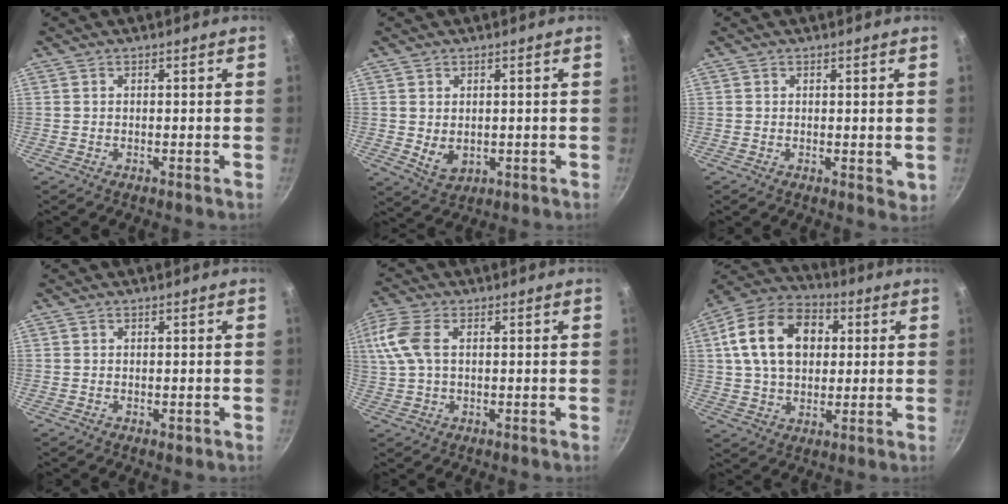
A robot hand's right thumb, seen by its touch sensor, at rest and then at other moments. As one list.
[{"total": 4.4, "force": [0.3, 3.3, 3.0], "torque": [-0.047, -0.014, 0.014]}, {"total": 2.1, "force": [0.5, 1.4, 1.5], "torque": [-0.018, -0.003, 0.007]}, {"total": 0.9, "force": [-0.2, 0.7, 0.5], "torque": [-0.004, 0.000, -0.003]}, {"total": 8.6, "force": [2.0, 5.0, 6.7], "torque": [-0.150, 0.015, 0.035]}, {"total": 17.7, "force": [3.9, 12.5, 11.9], "torque": [-0.182, 0.019, 0.056]}]